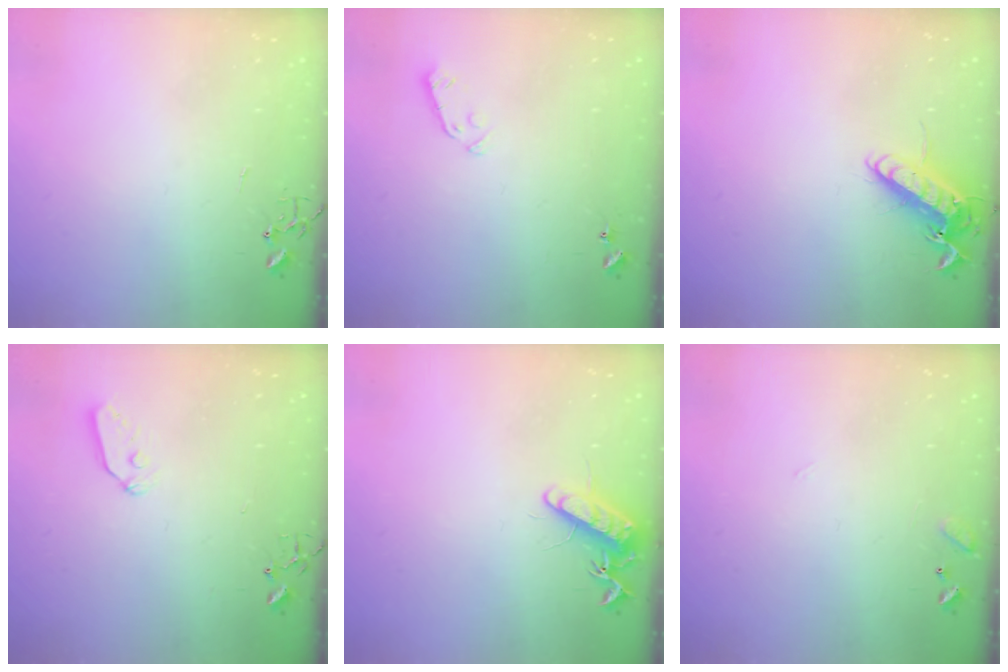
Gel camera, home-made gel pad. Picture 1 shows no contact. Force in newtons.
{"total": 3.7, "press": 3.6, "slide": 0.9}
{"total": 13.5, "press": 13.5, "slide": 1.2}
{"total": 6.0, "press": 6.0, "slide": 0.2}
{"total": 11.9, "press": 11.8, "slide": 1.3}
{"total": 8.4, "press": 8.4, "slide": 0.5}